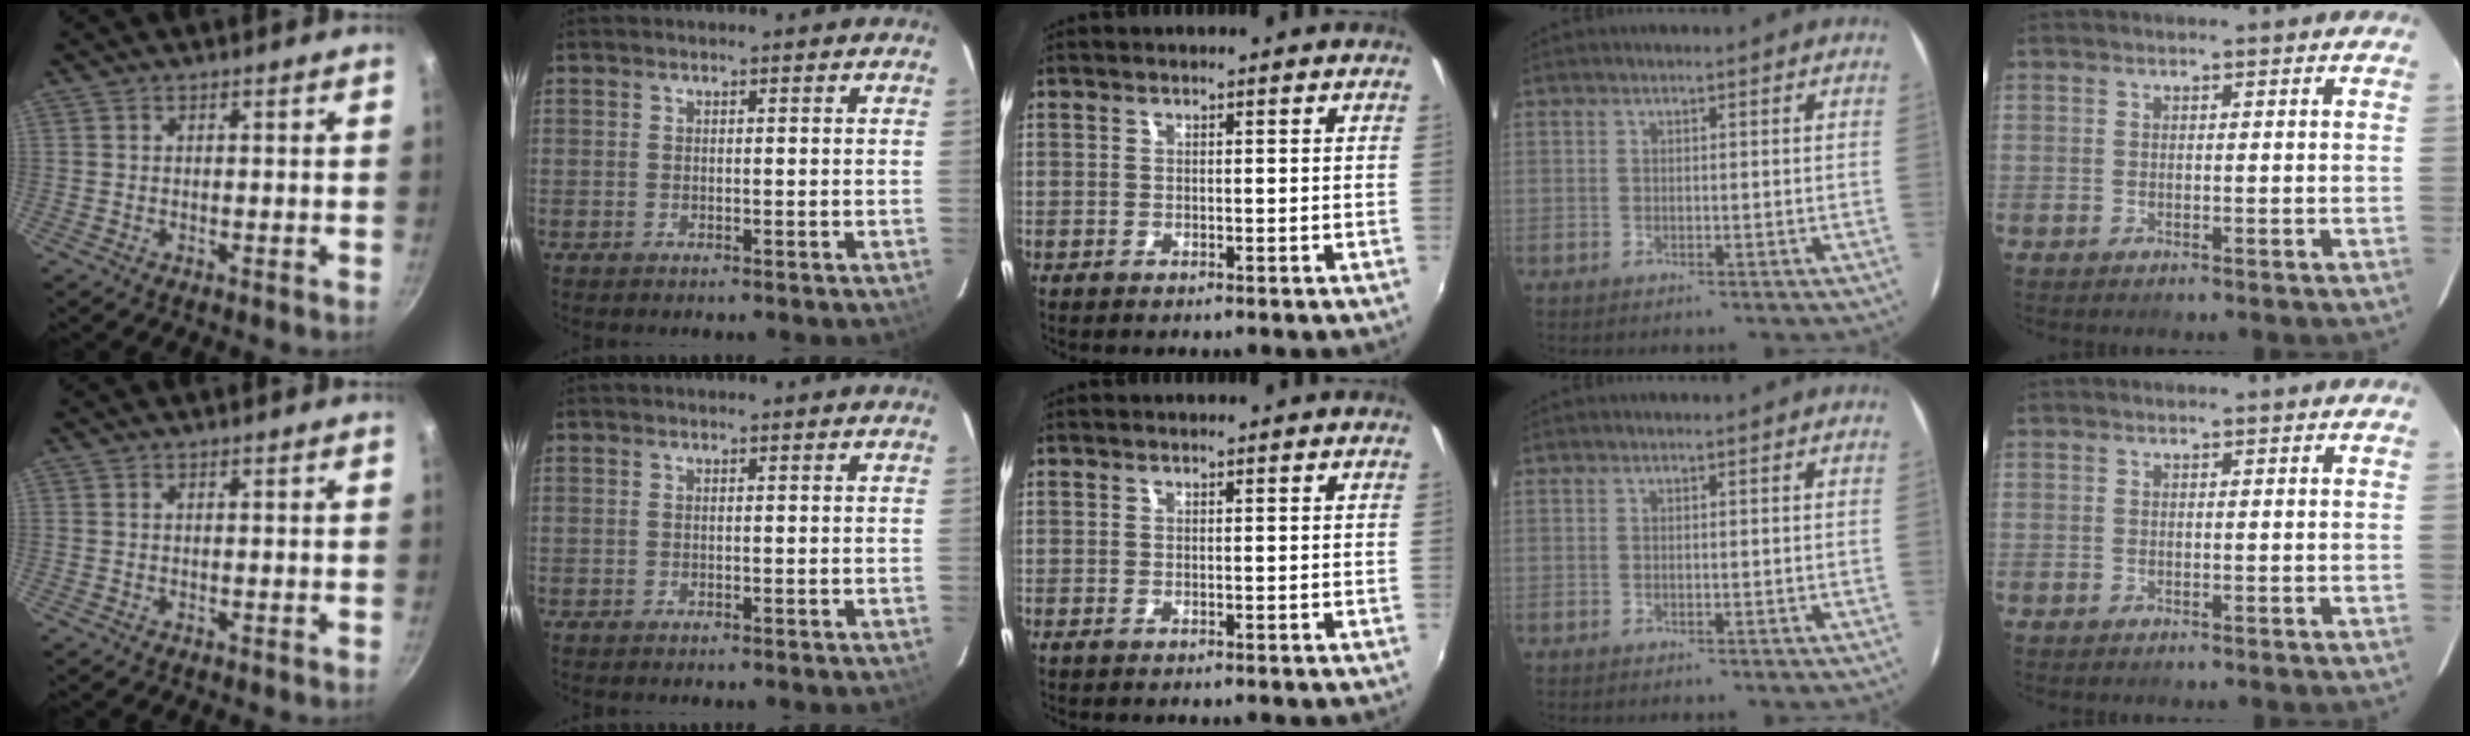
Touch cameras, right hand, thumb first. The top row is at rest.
{}